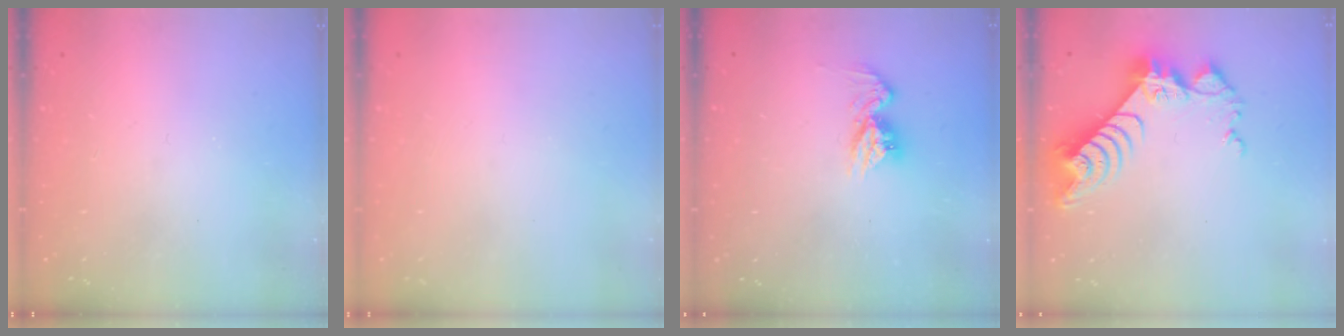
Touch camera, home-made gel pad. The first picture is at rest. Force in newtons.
{"total": 0.0}
{"total": 10.0, "press": 9.9, "slide": 0.7}
{"total": 10.3, "press": 10.3, "slide": 0.8}